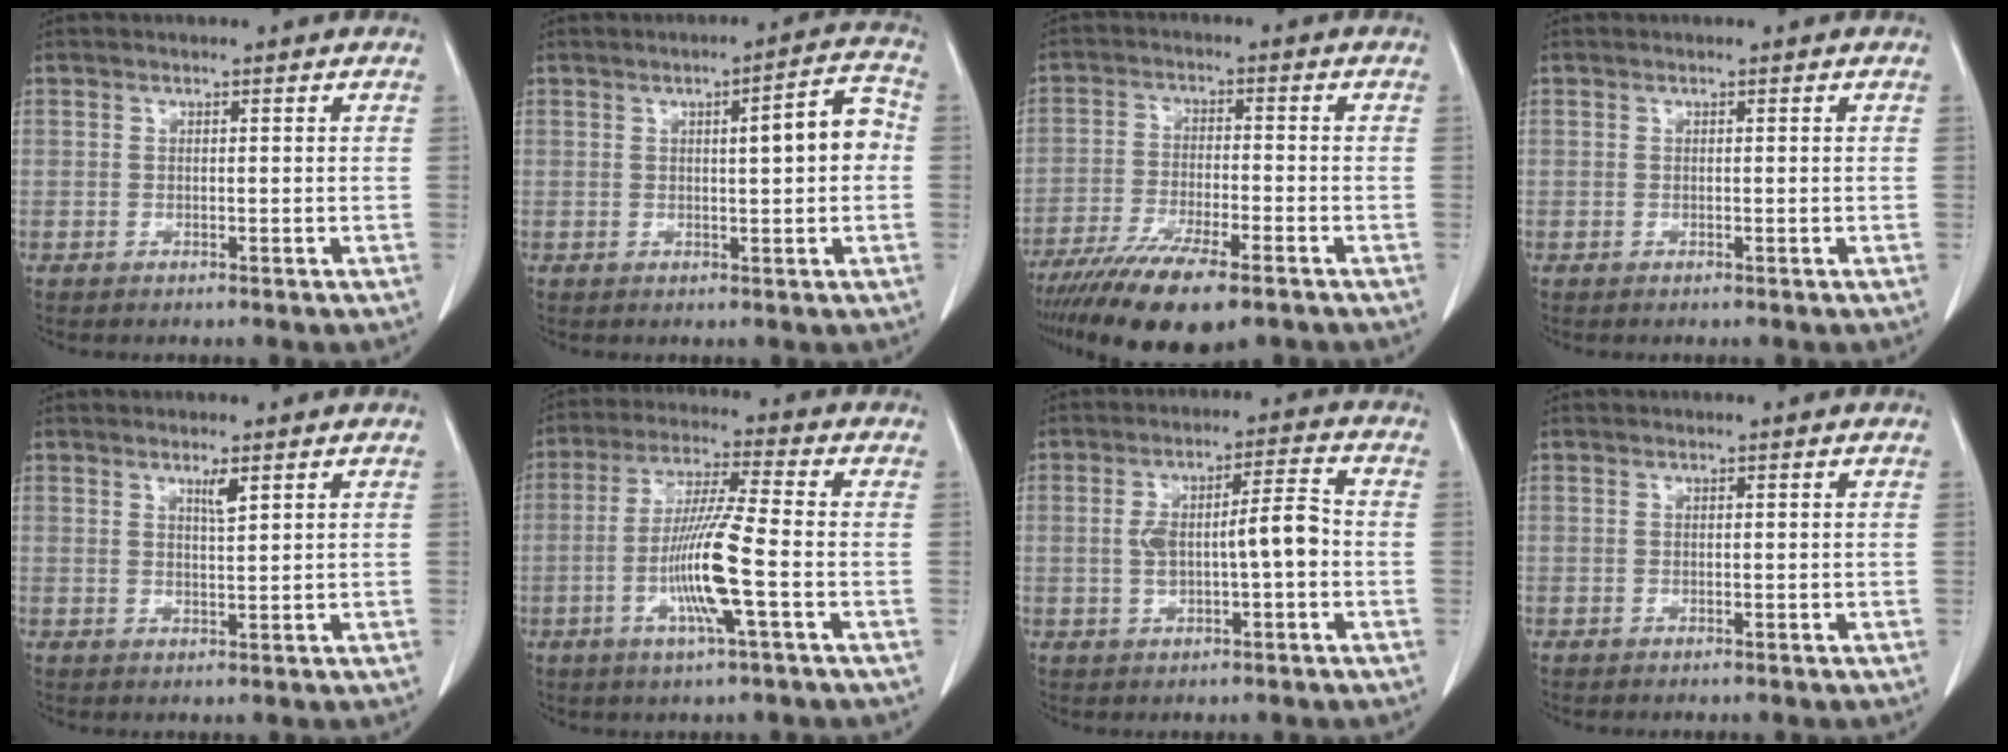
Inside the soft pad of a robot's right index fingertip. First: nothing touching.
{"total": 6.5, "force": [0.5, 1.2, 6.3], "torque": [-0.085, 0.020, 0.004]}
{"total": 13.5, "force": [-9.7, 2.5, 9.1], "torque": [-0.163, -0.032, -0.162]}
{"total": 0.0}
{"total": 2.0, "force": [1.2, 0.1, 1.6], "torque": [-0.031, -0.004, 0.023]}
{"total": 11.0, "force": [-2.8, -0.4, 10.6], "torque": [-0.210, -0.011, -0.060]}
{"total": 7.8, "force": [-0.7, 1.6, 7.6], "torque": [-0.139, 0.022, -0.010]}
{"total": 0.0}